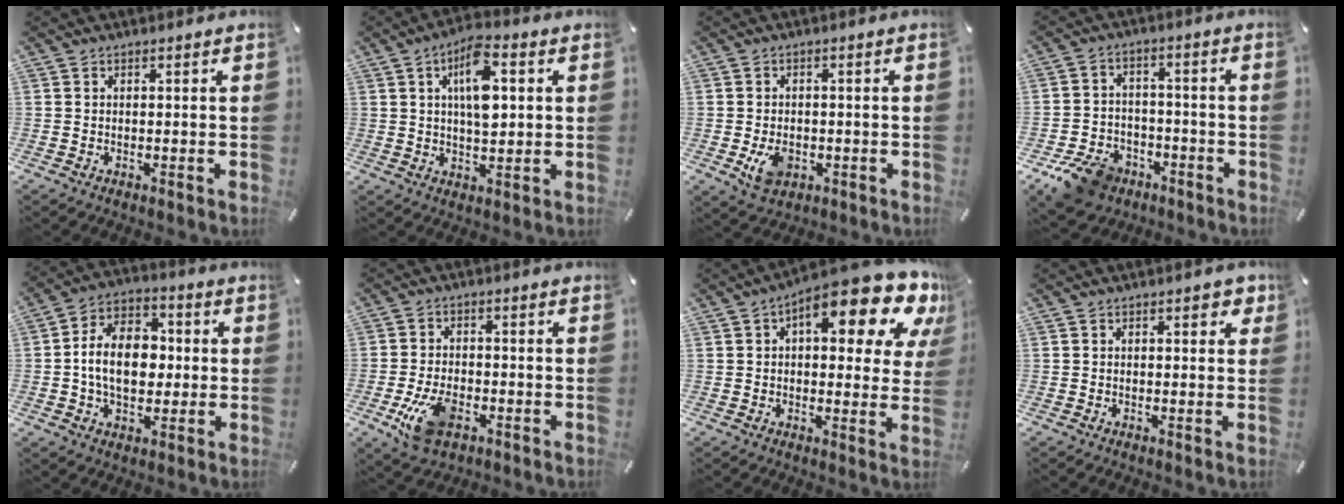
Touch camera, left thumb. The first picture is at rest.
{"total": 10.6, "force": [2.9, 4.9, 9.0], "torque": [-0.150, -0.004, 0.045]}
{"total": 5.6, "force": [-1.5, 4.1, 3.5], "torque": [-0.059, -0.002, -0.030]}
{"total": 10.3, "force": [-6.6, 6.8, 3.9], "torque": [-0.073, 0.052, -0.117]}
{"total": 12.9, "force": [-0.9, 9.3, 8.9], "torque": [-0.180, 0.014, -0.015]}
{"total": 9.3, "force": [-3.8, 5.4, 6.5], "torque": [-0.135, 0.006, -0.070]}
{"total": 18.4, "force": [9.9, 6.8, 13.9], "torque": [-0.183, -0.071, 0.157]}
{"total": 2.5, "force": [0.9, 1.3, 1.9], "torque": [-0.017, -0.003, 0.008]}